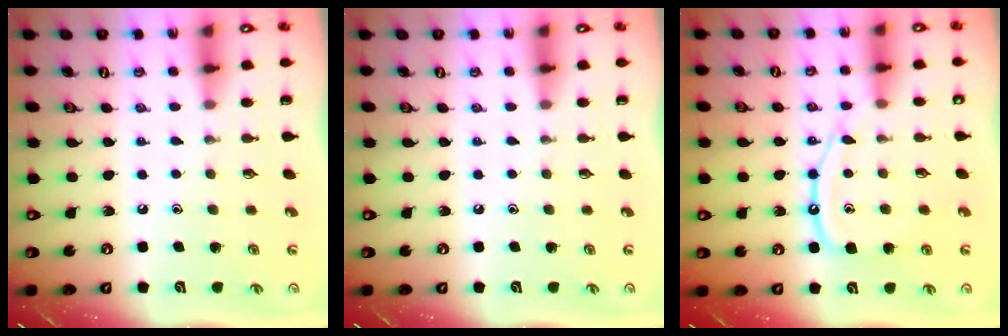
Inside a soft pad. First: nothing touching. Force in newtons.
{"total": 0.0}
{"total": 11.0, "press": 11.0, "slide": 0.7}